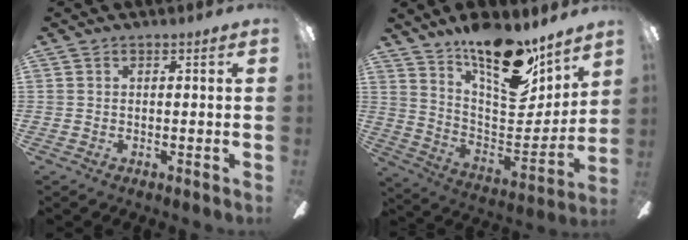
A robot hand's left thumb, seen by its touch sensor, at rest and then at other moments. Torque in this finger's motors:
{"motor_torque": [2.14, 1.26, 1.57, -1.20, 0.44]}